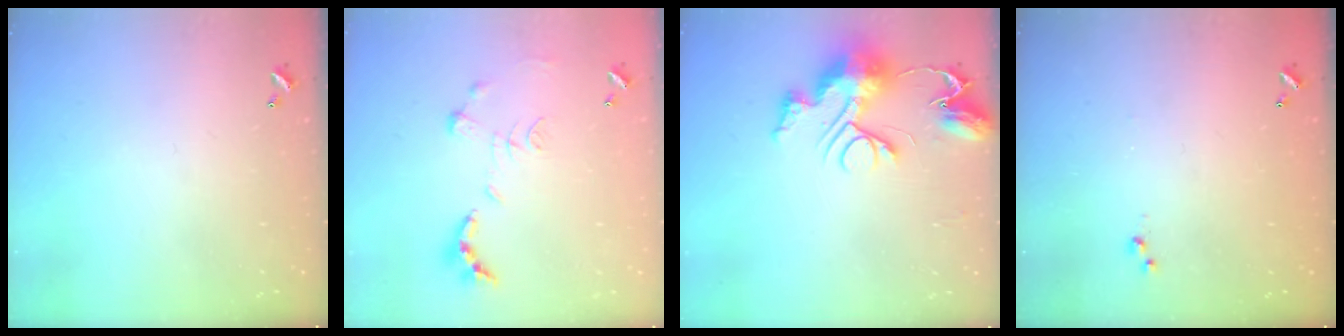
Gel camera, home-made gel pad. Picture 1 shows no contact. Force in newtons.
{"total": 1.1, "press": 1.0, "slide": 0.4}
{"total": 12.5, "press": 12.4, "slide": 1.2}
{"total": 3.0, "press": 3.0, "slide": 0.4}